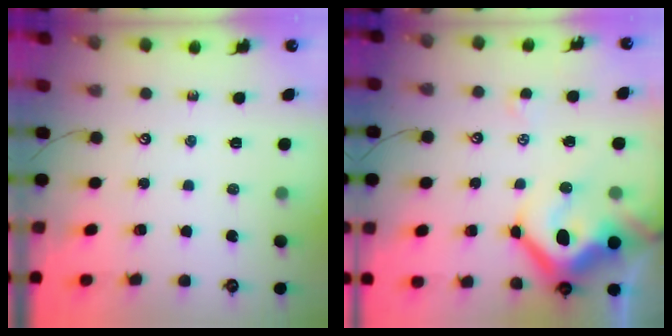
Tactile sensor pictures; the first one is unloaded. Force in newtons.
{"total": 15.8, "press": 15.5, "slide": 2.5}